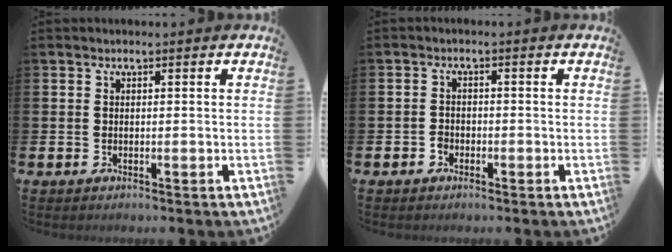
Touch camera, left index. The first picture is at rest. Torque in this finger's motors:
{"motor_torque": [-0.08, 0.04, -0.02, 0.00]}